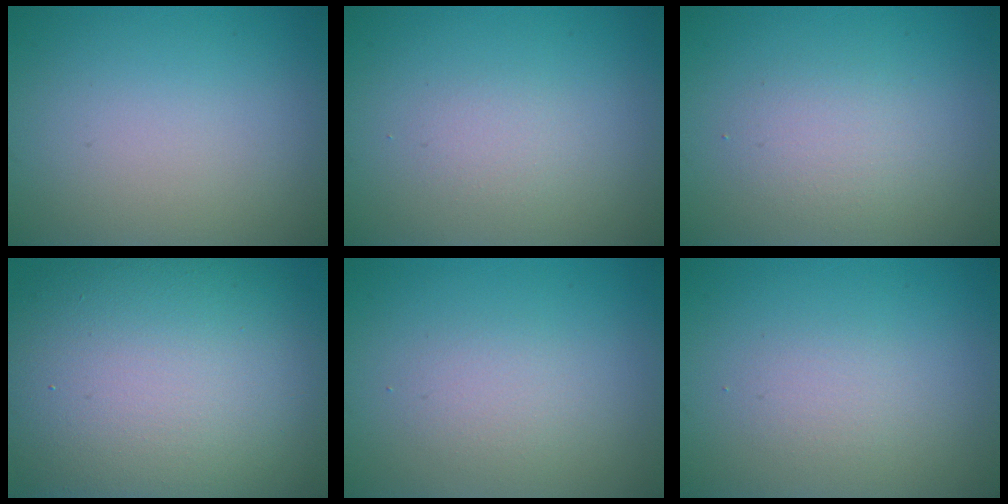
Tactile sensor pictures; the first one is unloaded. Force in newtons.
{"total": 1.1, "press": 1.1, "slide": 0.1}
{"total": 5.3, "press": 5.2, "slide": 0.2}
{"total": 16.5, "press": 16.4, "slide": 1.1}
{"total": 1.6, "press": 1.6, "slide": 0.0}
{"total": 1.3, "press": 1.3, "slide": 0.1}